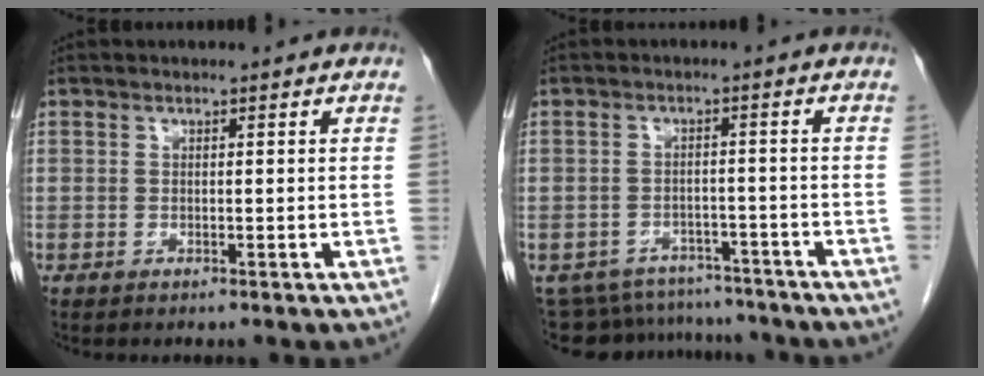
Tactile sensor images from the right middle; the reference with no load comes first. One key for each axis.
{"total": 10.9, "fx": -10.2, "fy": 3.7, "fz": 0.7, "tx": -0.013, "ty": 0.016, "tz": -0.128}